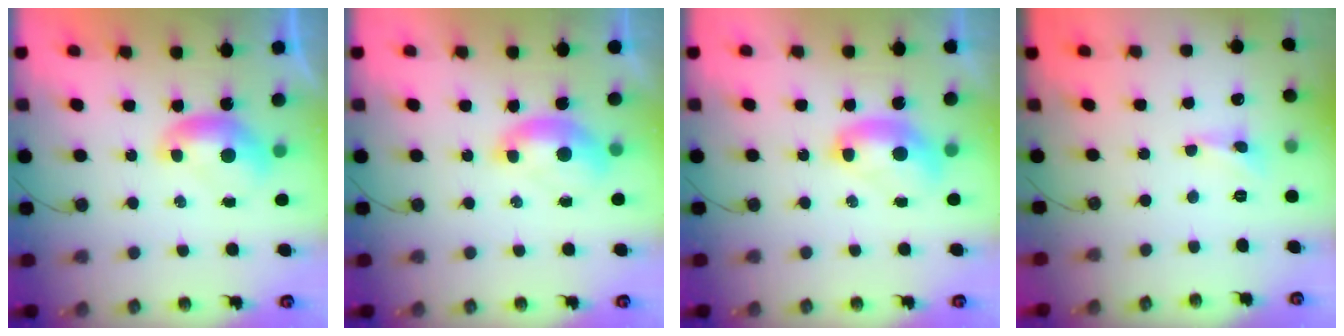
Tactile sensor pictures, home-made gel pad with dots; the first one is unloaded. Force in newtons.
{"total": 1.7, "press": 1.5, "slide": 0.6}
{"total": 2.7, "press": 2.7, "slide": 0.1}
{"total": 1.7, "press": 1.6, "slide": 0.5}